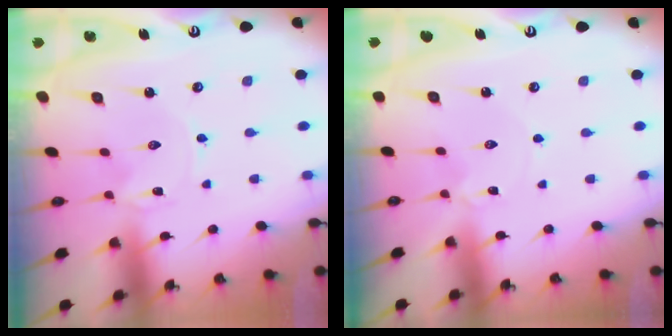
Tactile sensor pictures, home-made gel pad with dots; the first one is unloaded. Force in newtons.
{"total": 1.3, "press": 1.3, "slide": 0.2}